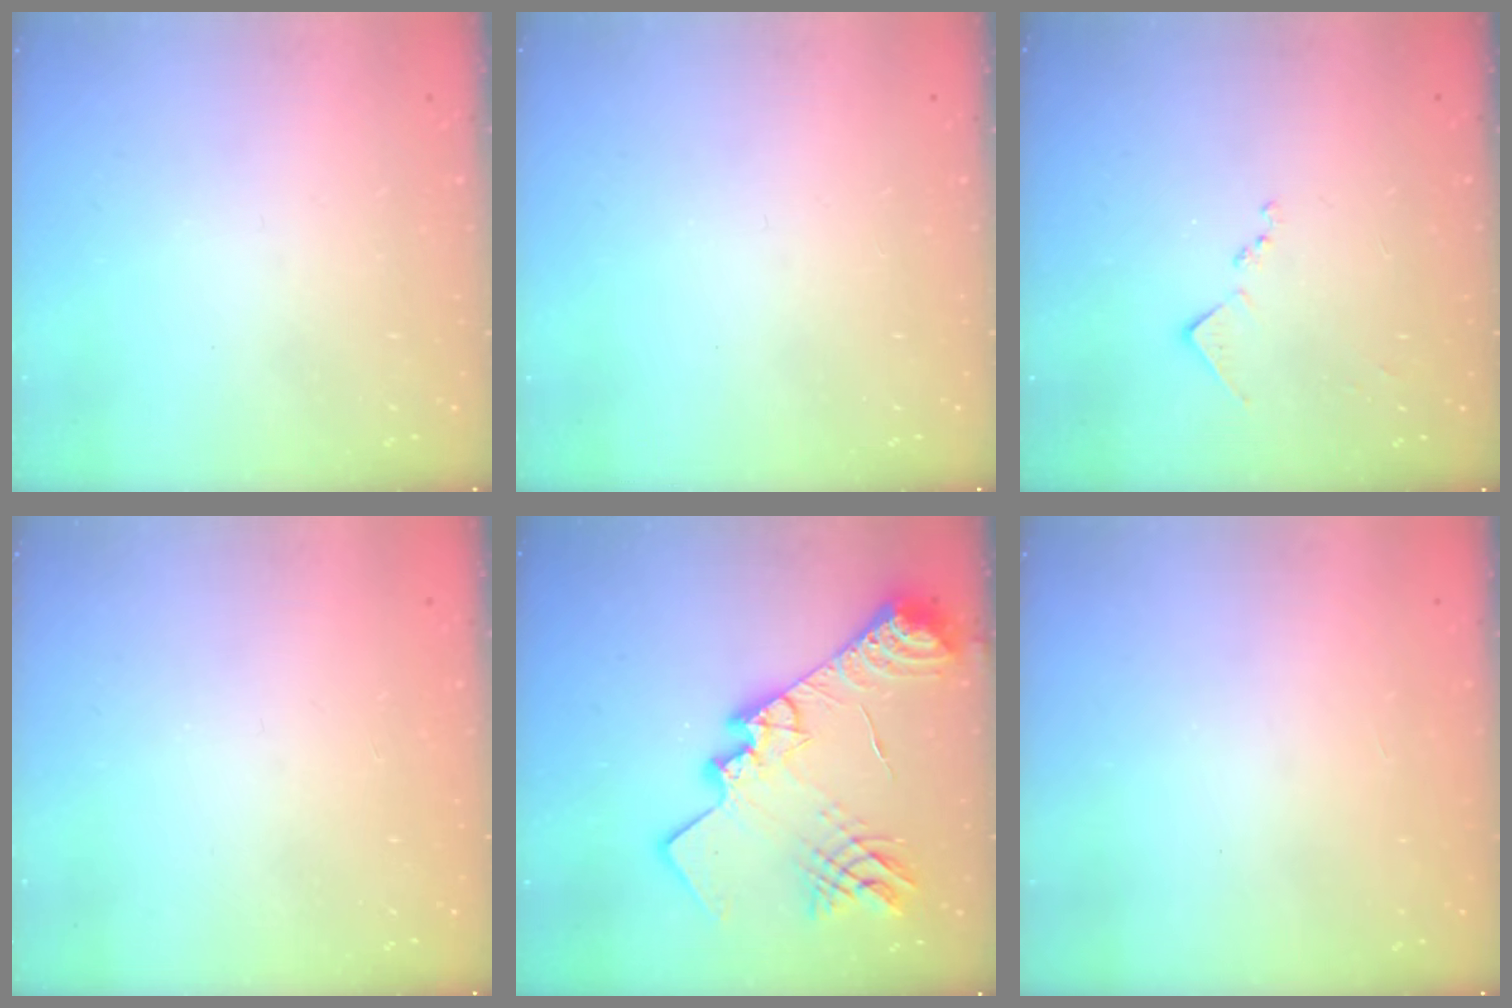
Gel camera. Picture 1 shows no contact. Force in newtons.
{"total": 0.0}
{"total": 8.4, "press": 8.3, "slide": 0.8}
{"total": 1.0, "press": 0.9, "slide": 0.1}
{"total": 28.3, "press": 28.2, "slide": 2.8}
{"total": 1.2, "press": 1.1, "slide": 0.5}